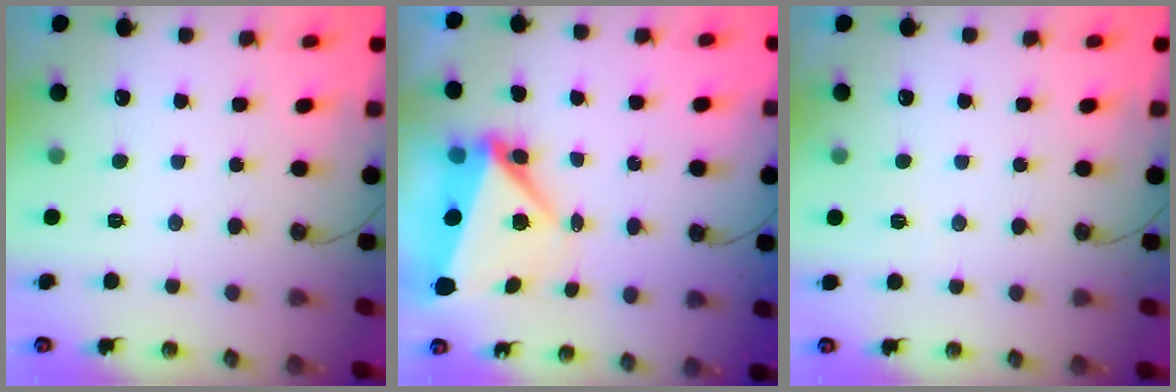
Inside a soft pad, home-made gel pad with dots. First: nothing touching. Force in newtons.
{"total": 7.2, "press": 7.0, "slide": 1.8}
{"total": 2.7, "press": 2.5, "slide": 0.9}